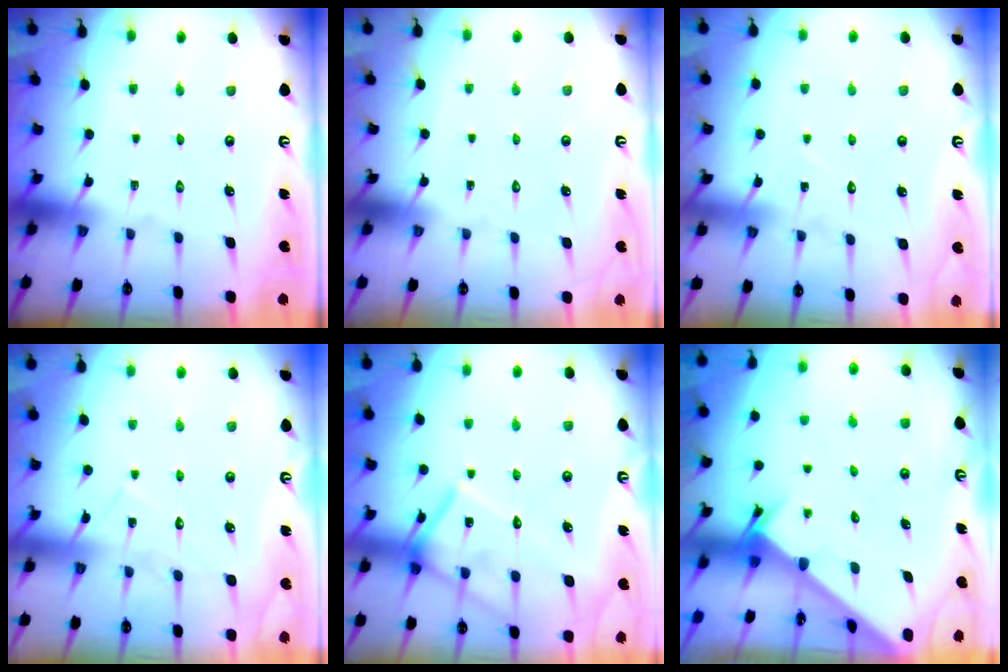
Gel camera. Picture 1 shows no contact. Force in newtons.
{"total": 1.5, "press": 1.5, "slide": 0.0}
{"total": 7.7, "press": 7.7, "slide": 0.6}
{"total": 7.2, "press": 7.2, "slide": 0.6}
{"total": 15.1, "press": 15.0, "slide": 1.2}
{"total": 2.4, "press": 2.4, "slide": 0.2}